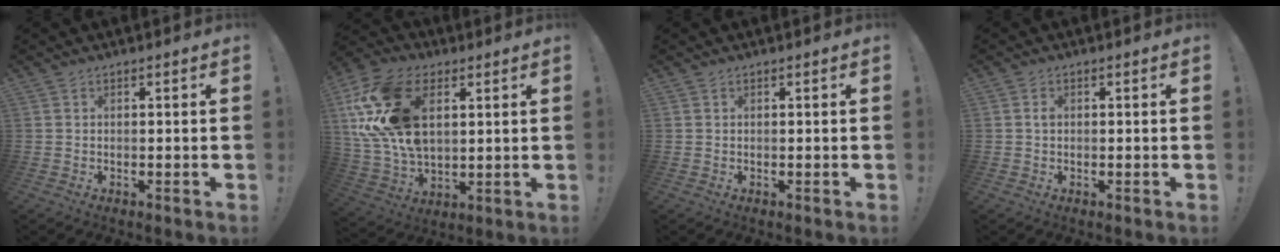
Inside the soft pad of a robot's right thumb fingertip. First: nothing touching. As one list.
[{"total": 22.5, "force": [7.2, 14.4, 15.7], "torque": [-0.312, -0.025, 0.133]}, {"total": 0.0}, {"total": 0.9, "force": [0.1, 0.7, 0.7], "torque": [-0.018, 0.006, 0.002]}]